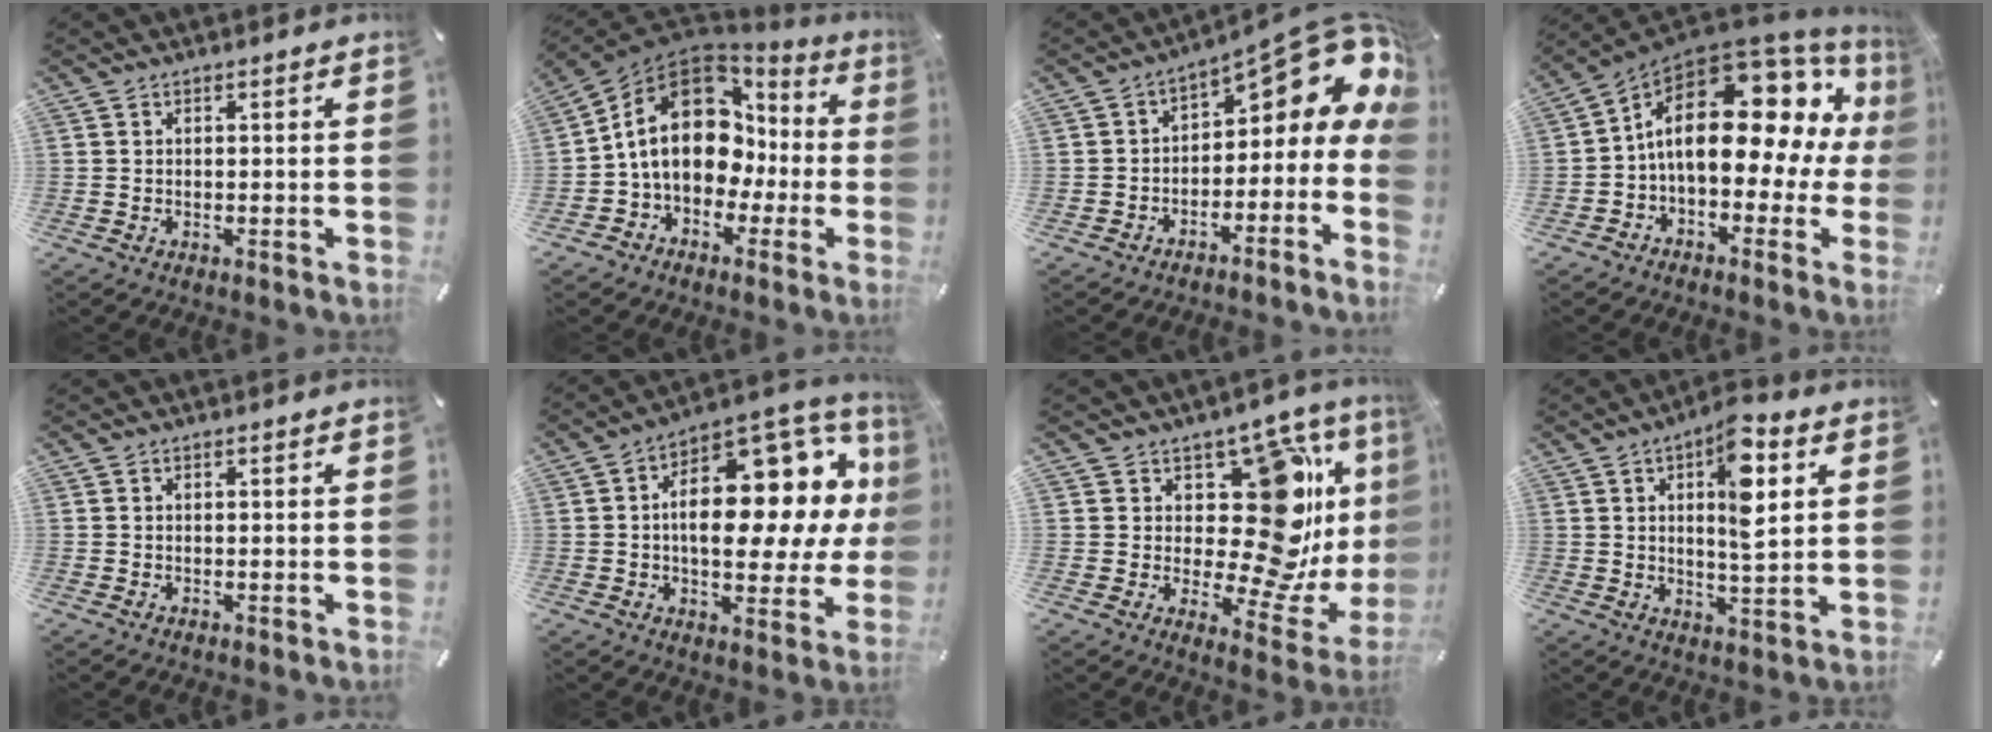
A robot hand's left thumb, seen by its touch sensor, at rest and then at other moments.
{"total": 18.5, "force": [2.1, 13.7, 12.3], "torque": [-0.230, 0.001, 0.038]}
{"total": 12.1, "force": [5.5, 6.0, 8.9], "torque": [-0.104, -0.050, 0.086]}
{"total": 21.0, "force": [3.5, 12.1, 16.8], "torque": [-0.259, -0.026, 0.053]}
{"total": 0.0}
{"total": 20.7, "force": [5.5, 11.4, 16.4], "torque": [-0.216, -0.058, 0.091]}
{"total": 23.0, "force": [5.9, 13.3, 17.9], "torque": [-0.241, -0.062, 0.105]}
{"total": 11.2, "force": [3.9, 4.0, 9.7], "torque": [-0.142, -0.015, 0.058]}